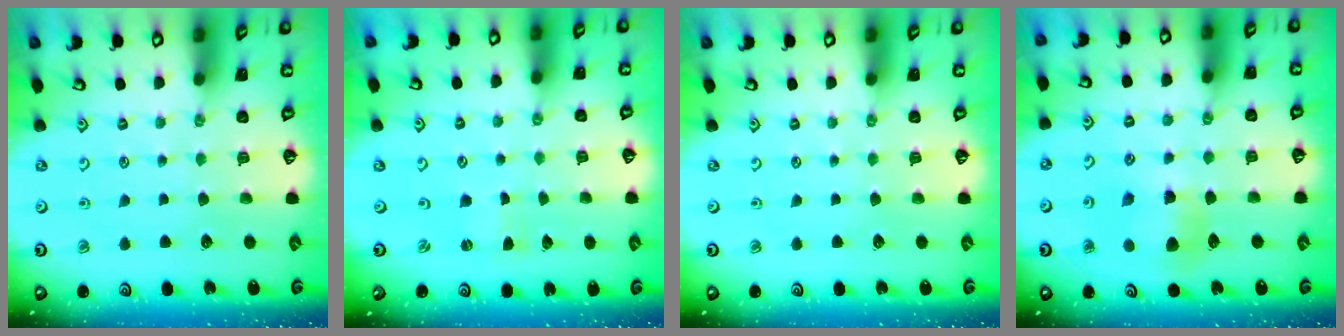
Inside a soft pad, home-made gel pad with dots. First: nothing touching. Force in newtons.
{"total": 0.0}
{"total": 0.0}
{"total": 7.6, "press": 7.6, "slide": 0.7}